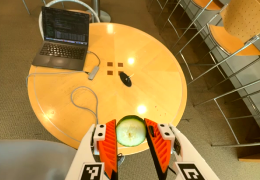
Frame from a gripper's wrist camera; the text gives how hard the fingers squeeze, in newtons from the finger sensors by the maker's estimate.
{"total": 9.1, "left": 9.3, "right": 9.0}